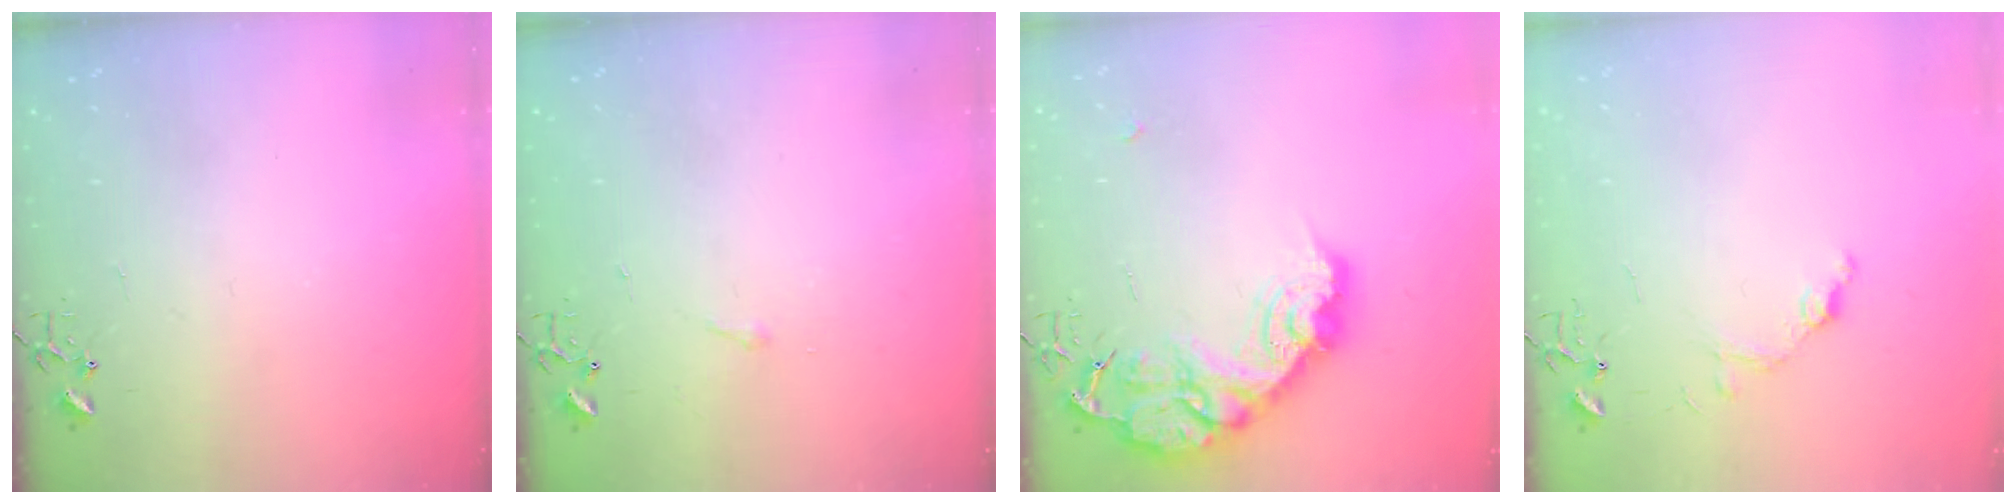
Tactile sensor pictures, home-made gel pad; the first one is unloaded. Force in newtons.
{"total": 2.9, "press": 2.9, "slide": 0.5}
{"total": 25.5, "press": 25.4, "slide": 2.1}
{"total": 7.9, "press": 7.9, "slide": 0.7}